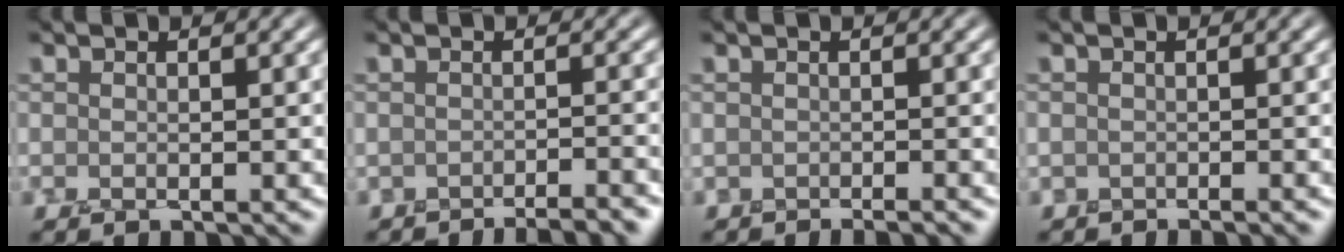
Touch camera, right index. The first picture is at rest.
{"total": 3.3, "force": [-3.0, 0.4, 1.2], "torque": [0.011, 0.012, -0.035]}
{"total": 0.7, "force": [-0.7, -0.1, 0.0], "torque": [0.021, 0.004, -0.005]}
{"total": 0.7, "force": [-0.4, -0.2, -0.5], "torque": [0.017, 0.003, -0.001]}